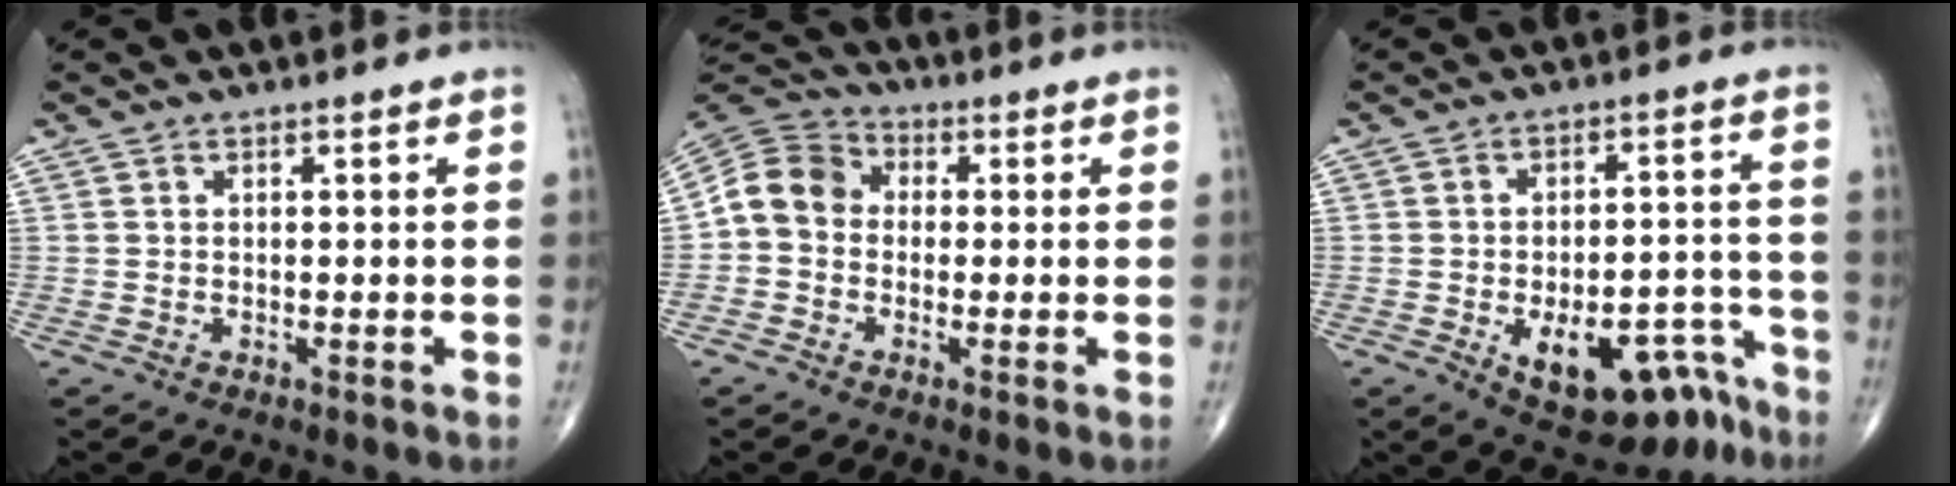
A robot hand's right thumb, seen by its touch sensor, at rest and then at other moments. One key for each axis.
{"total": 9.0, "fx": -0.6, "fy": 7.6, "fz": 4.7, "tx": -0.073, "ty": 0.031, "tz": -0.027}
{"total": 15.6, "fx": -8.6, "fy": 7.8, "fz": 10.4, "tx": -0.118, "ty": 0.064, "tz": -0.112}